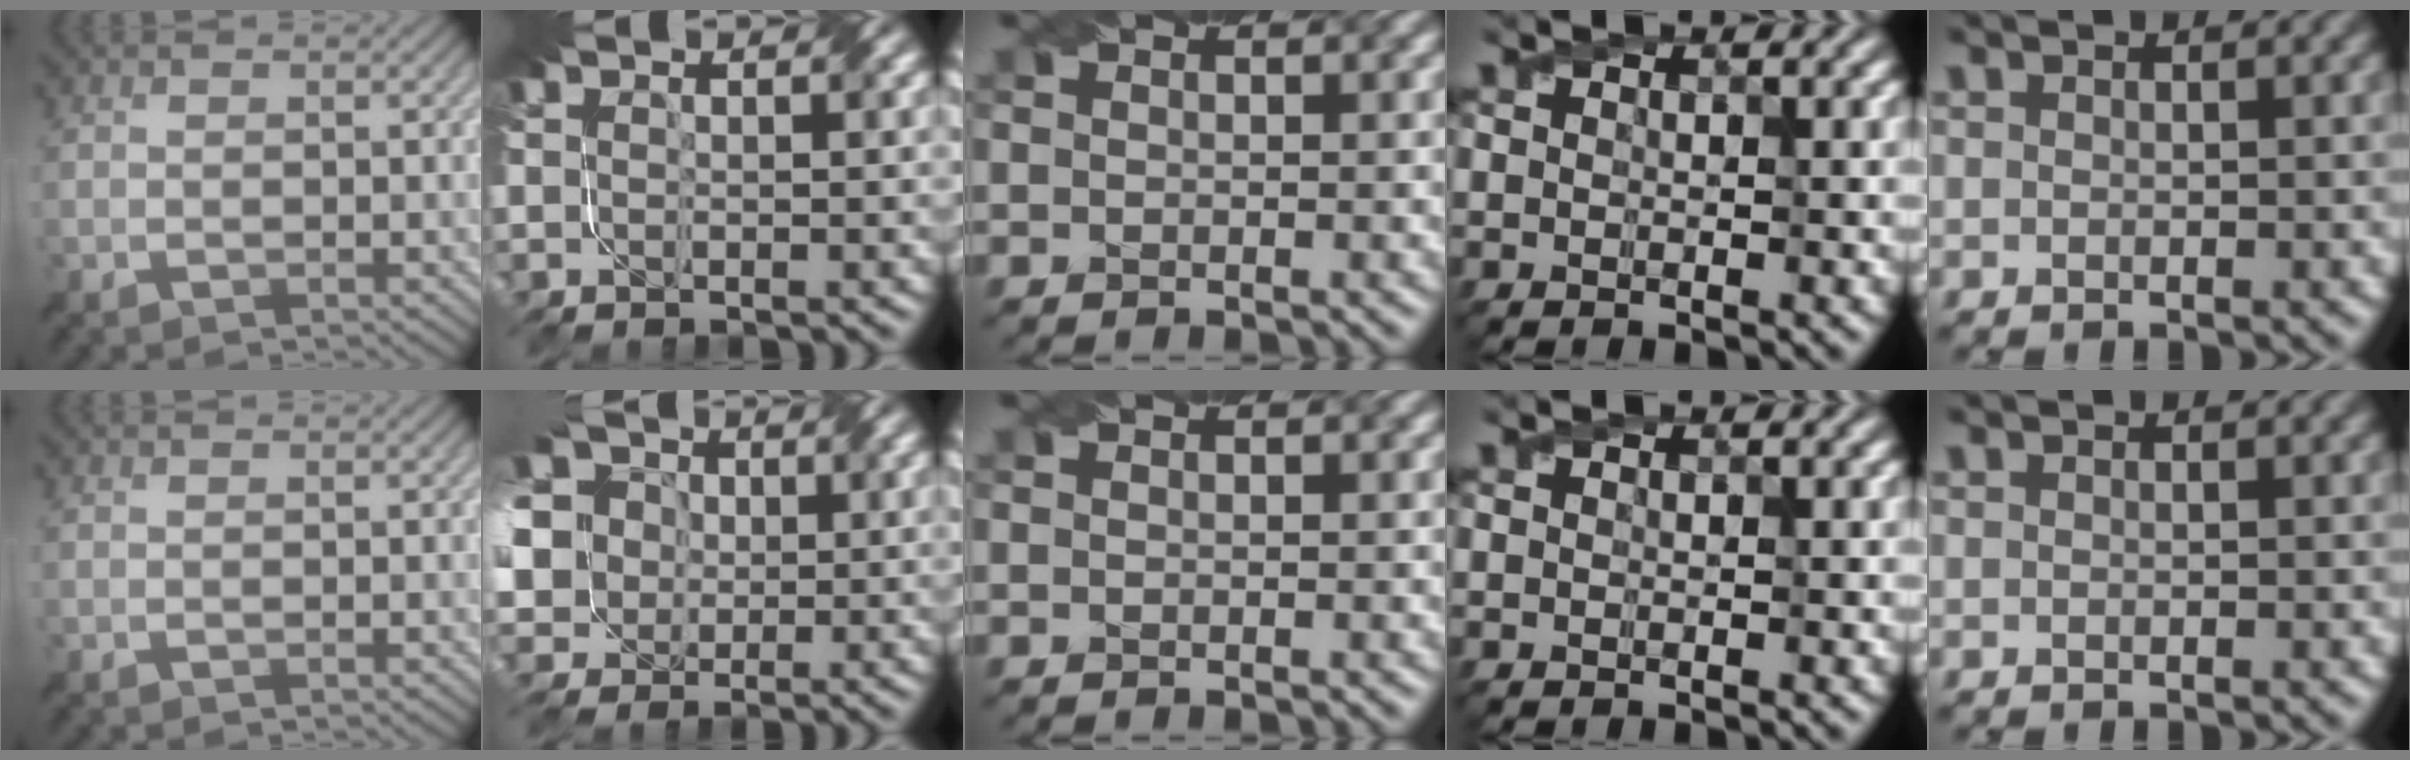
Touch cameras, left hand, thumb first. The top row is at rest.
{"index": {"total": 12.8, "force": [3.1, 10.2, 7.1], "torque": [-0.175, 0.027, 0.015]}}